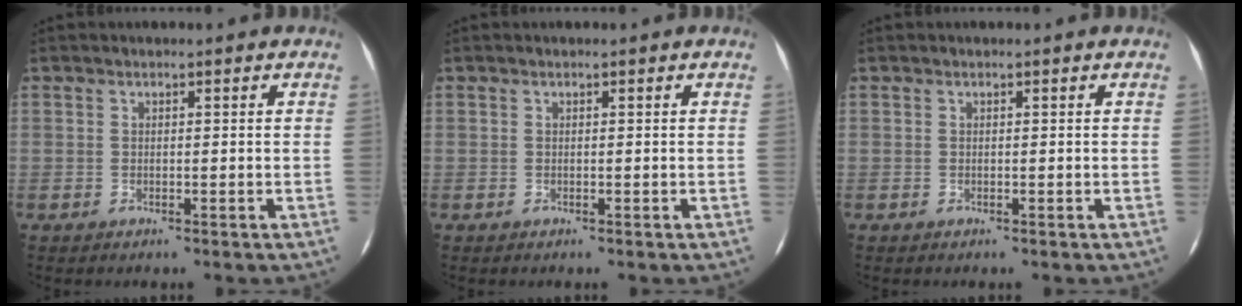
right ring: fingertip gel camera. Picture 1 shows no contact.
{"total": 0.0}
{"total": 0.0}